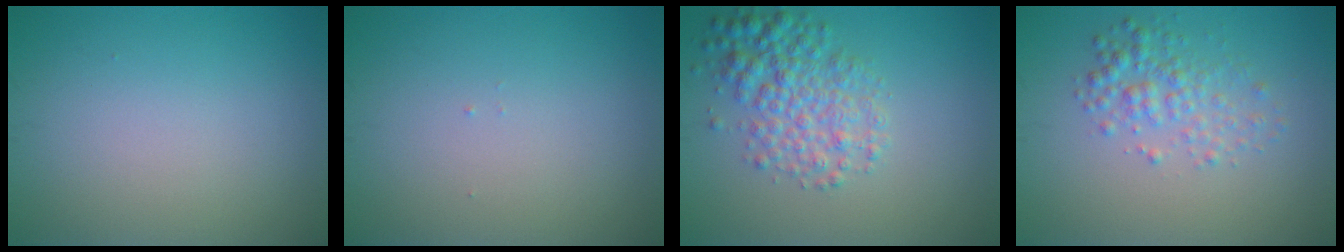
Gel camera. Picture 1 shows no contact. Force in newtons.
{"total": 0.0}
{"total": 4.4, "press": 4.4, "slide": 0.1}
{"total": 2.8, "press": 2.8, "slide": 0.0}